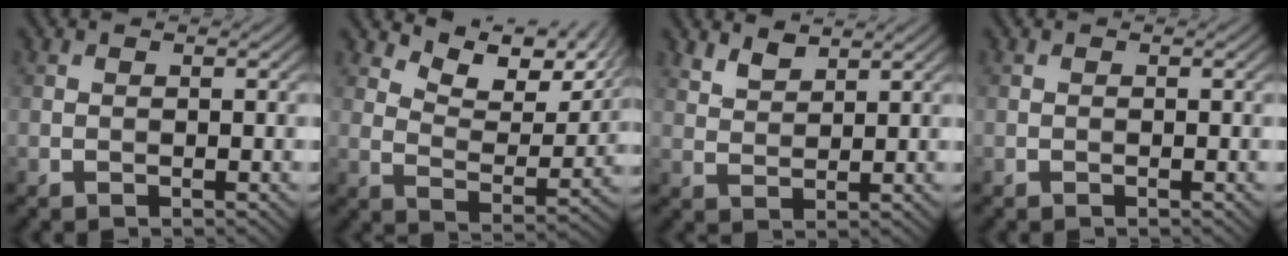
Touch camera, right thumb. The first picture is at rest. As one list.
[{"total": 11.1, "force": [8.4, 3.7, 6.2], "torque": [-0.120, -0.005, 0.141]}, {"total": 3.3, "force": [2.7, 1.0, 1.5], "torque": [-0.036, -0.001, 0.063]}, {"total": 0.0}]